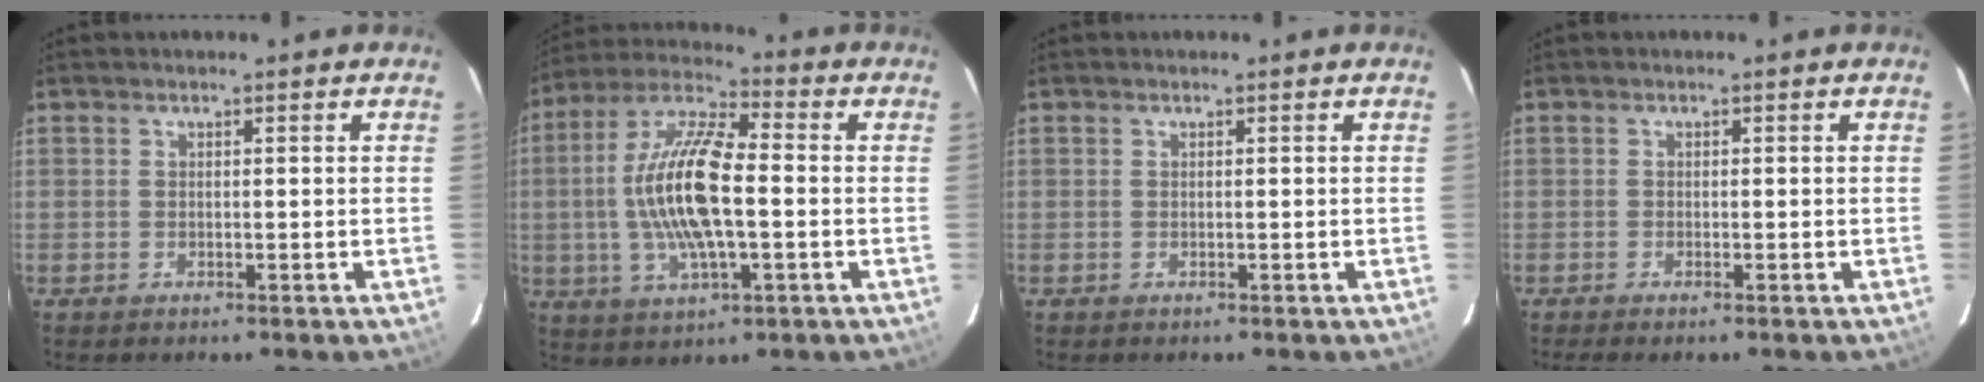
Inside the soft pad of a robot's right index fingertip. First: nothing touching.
{"total": 16.1, "force": [-1.1, 5.2, 15.2], "torque": [-0.304, 0.007, -0.027]}
{"total": 0.0}
{"total": 1.5, "force": [-1.2, 0.1, 0.9], "torque": [-0.021, -0.003, -0.022]}